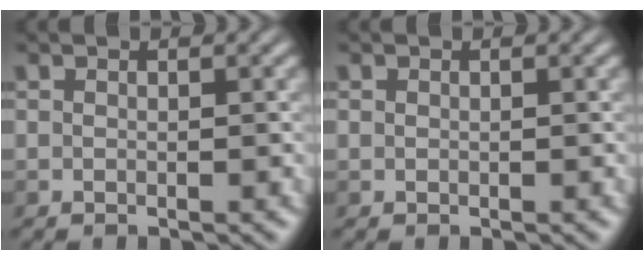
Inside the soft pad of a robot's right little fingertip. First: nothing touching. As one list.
[{"total": 0.0}]